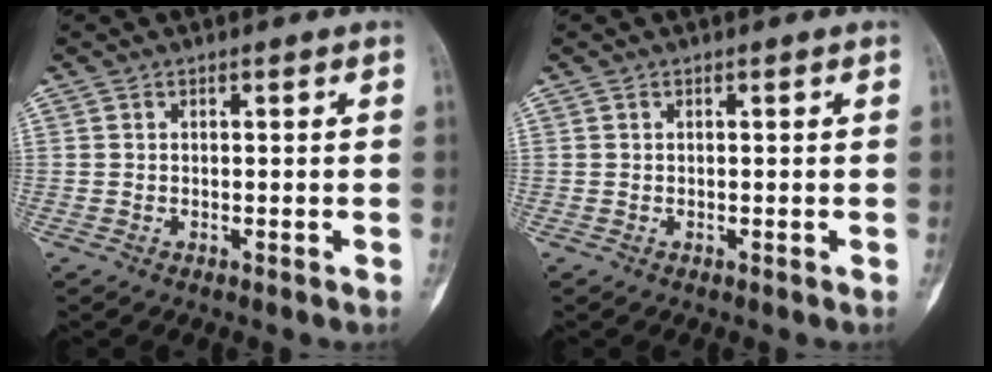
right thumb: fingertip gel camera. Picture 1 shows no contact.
{"total": 0.0}